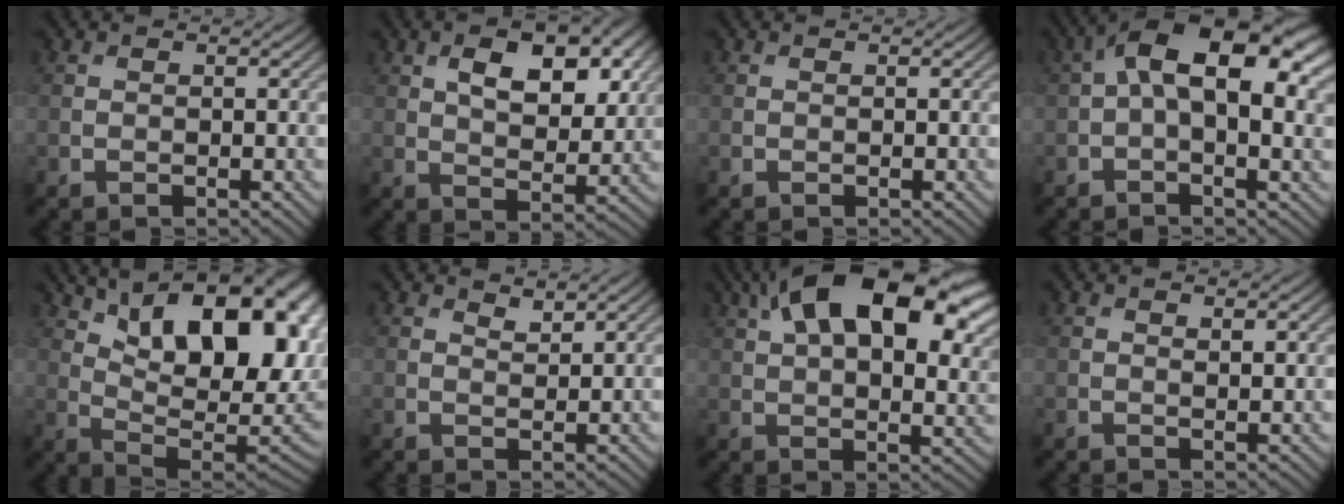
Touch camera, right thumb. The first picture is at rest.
{"total": 9.4, "force": [3.4, 5.0, 7.2], "torque": [-0.116, 0.000, 0.059]}
{"total": 0.0}
{"total": 13.7, "force": [3.1, 6.7, 11.5], "torque": [-0.187, 0.011, 0.048]}
{"total": 20.2, "force": [7.3, 10.1, 15.9], "torque": [-0.212, 0.033, 0.118]}
{"total": 1.6, "force": [1.4, 0.4, 0.5], "torque": [-0.012, -0.003, 0.032]}
{"total": 20.0, "force": [9.3, 9.7, 14.8], "torque": [-0.247, 0.040, 0.129]}
{"total": 1.1, "force": [0.6, 0.4, 0.9], "torque": [-0.015, -0.005, 0.015]}